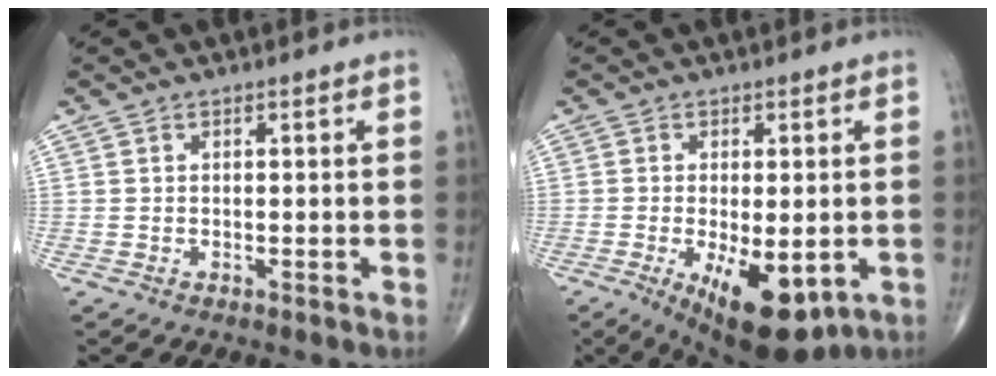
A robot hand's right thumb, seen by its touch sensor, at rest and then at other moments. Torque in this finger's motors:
{"motor_torque": [0.21, 0.65, 0.93, 0.35, 0.12]}